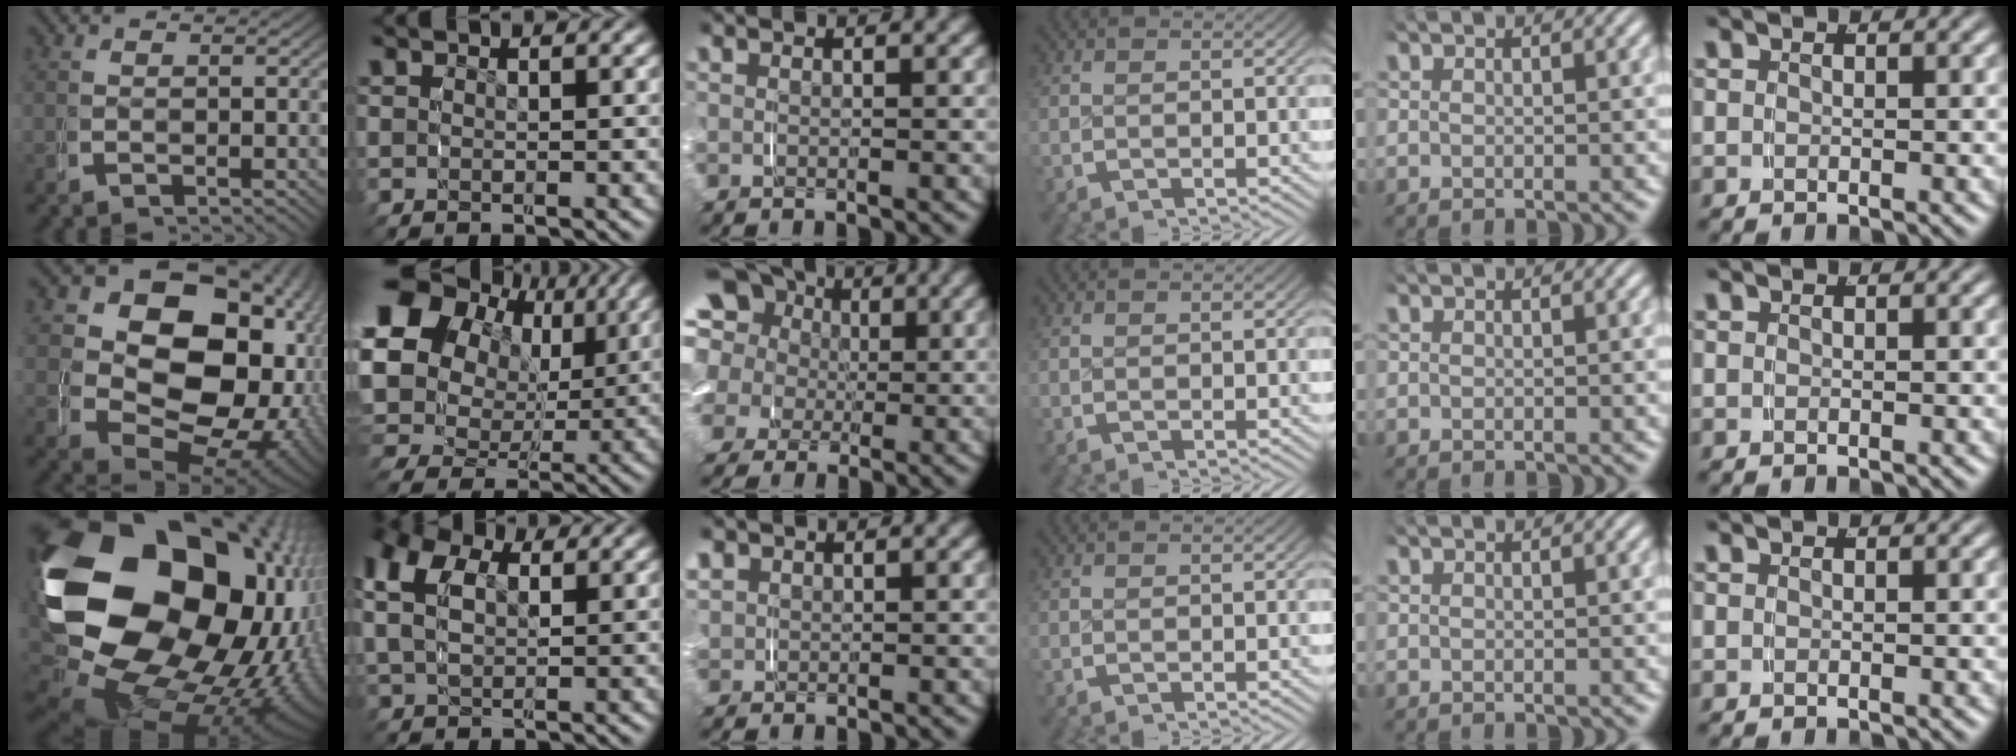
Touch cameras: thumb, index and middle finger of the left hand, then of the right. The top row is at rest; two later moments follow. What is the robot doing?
{"motion": "grasp_and_lifting", "object": "shoes"}